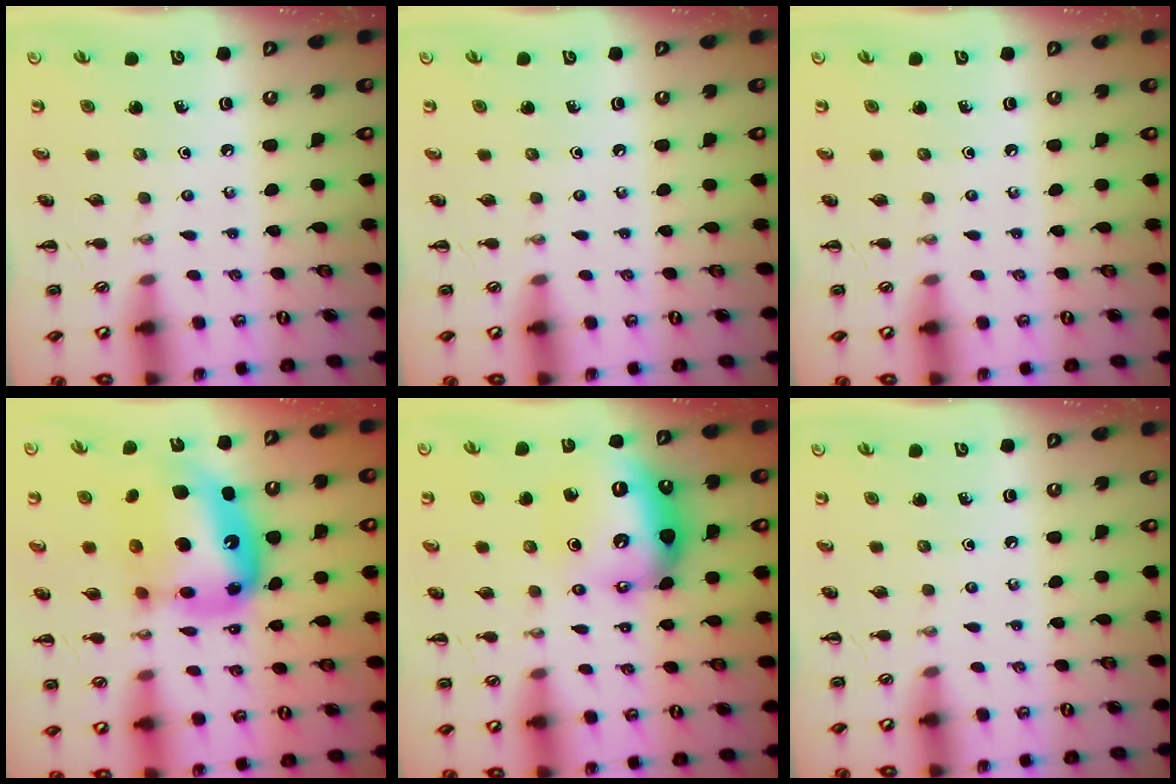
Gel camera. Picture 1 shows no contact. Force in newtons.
{"total": 0.0}
{"total": 0.0}
{"total": 18.9, "press": 18.3, "slide": 4.9}
{"total": 14.1, "press": 14.0, "slide": 1.6}
{"total": 0.0}